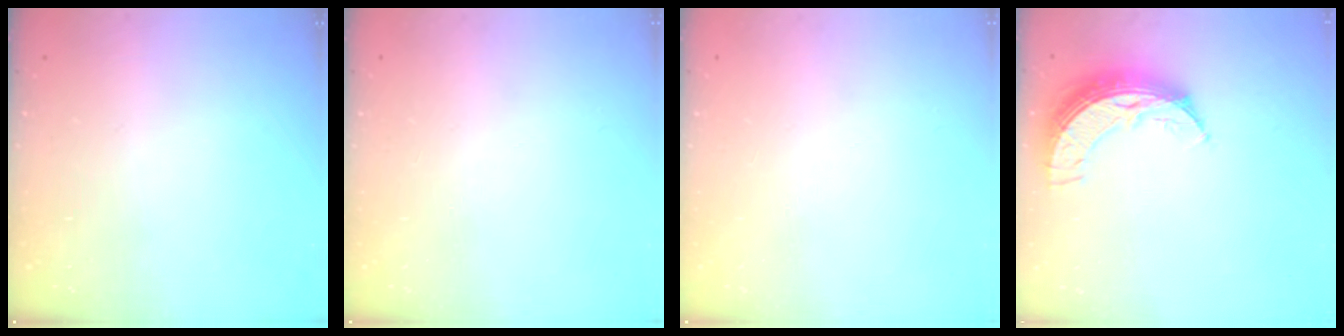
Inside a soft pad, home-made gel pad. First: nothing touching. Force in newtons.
{"total": 0.0}
{"total": 0.0}
{"total": 10.6, "press": 10.6, "slide": 1.0}